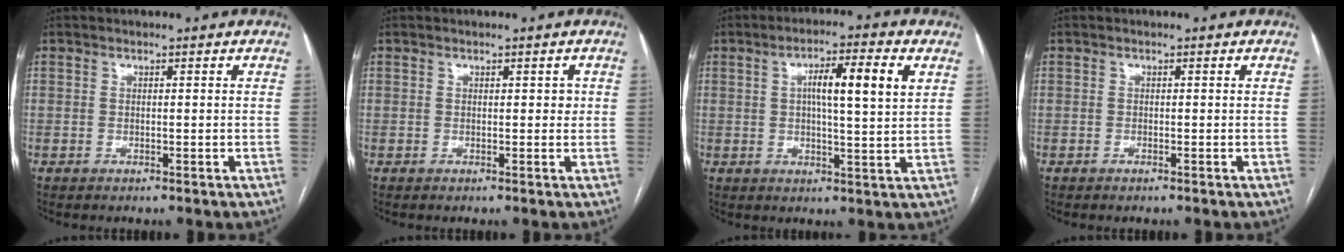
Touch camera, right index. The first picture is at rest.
{"total": 1.1, "force": [0.3, 0.7, 0.8], "torque": [-0.007, 0.006, 0.003]}
{"total": 8.7, "force": [2.6, 0.9, 8.2], "torque": [-0.135, 0.013, 0.038]}
{"total": 0.0}